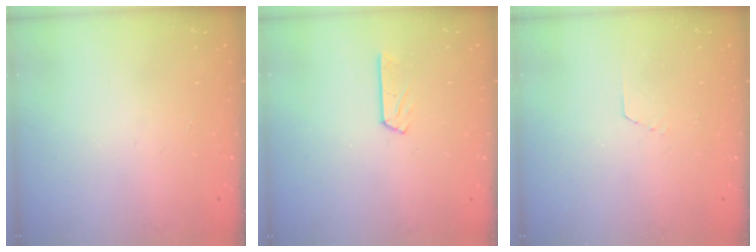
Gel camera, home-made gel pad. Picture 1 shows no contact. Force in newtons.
{"total": 4.3, "press": 4.3, "slide": 0.3}
{"total": 2.9, "press": 2.9, "slide": 0.2}